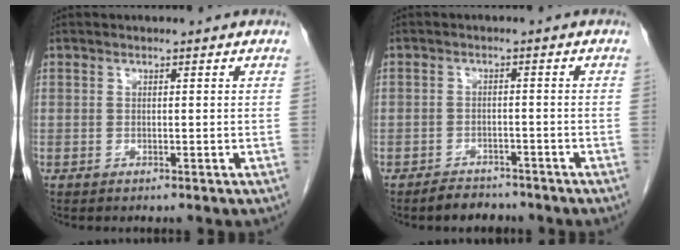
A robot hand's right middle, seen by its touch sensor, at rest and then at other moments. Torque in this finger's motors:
{"motor_torque": [0.64, -0.33, 0.00, 0.03]}